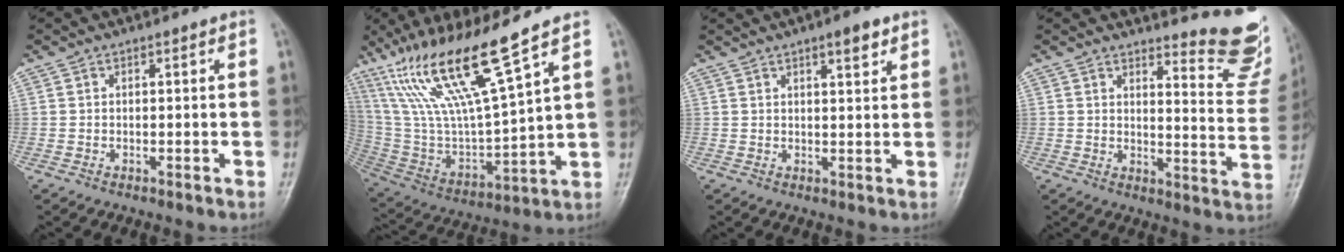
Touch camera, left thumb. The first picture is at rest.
{"total": 19.7, "force": [12.8, 2.0, 14.8], "torque": [-0.273, -0.061, 0.251]}
{"total": 4.1, "force": [2.6, 1.1, 3.1], "torque": [-0.038, -0.012, 0.036]}
{"total": 12.9, "force": [11.9, 2.0, 4.6], "torque": [-0.029, -0.144, 0.126]}